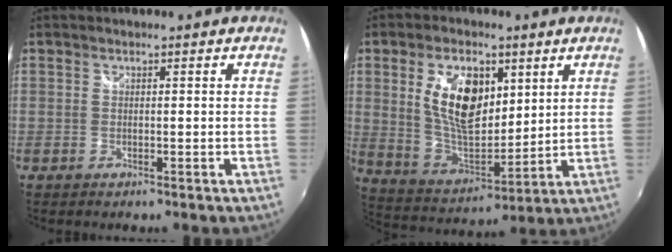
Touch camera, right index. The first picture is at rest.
{"total": 14.5, "force": [4.9, 7.5, 11.3], "torque": [-0.211, 0.005, 0.102]}